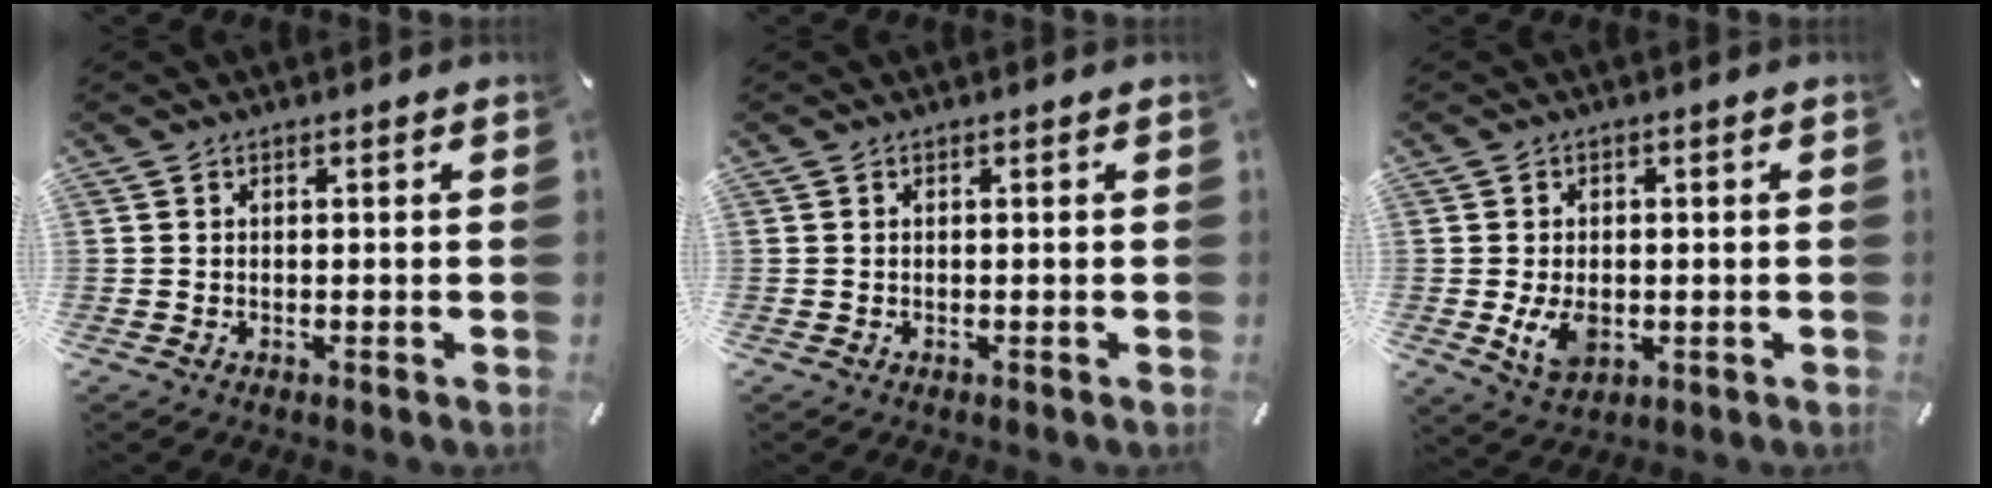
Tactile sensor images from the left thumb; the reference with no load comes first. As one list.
[{"total": 0.0}, {"total": 6.5, "force": [-0.9, 4.7, 4.5], "torque": [-0.094, -0.003, -0.015]}]